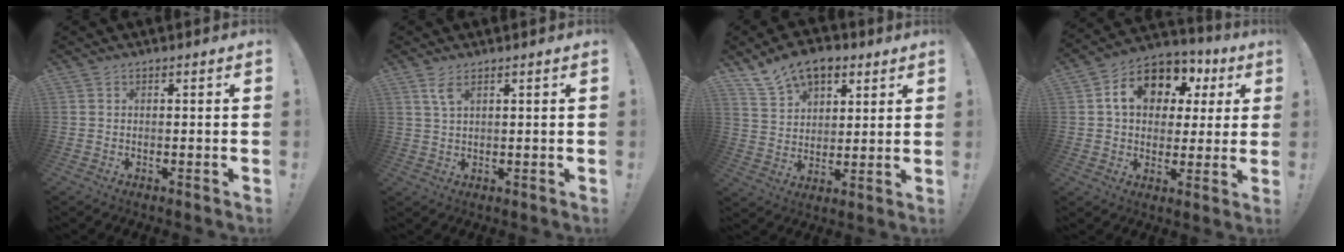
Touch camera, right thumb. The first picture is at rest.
{"total": 3.9, "force": [2.1, 1.3, 3.0], "torque": [-0.057, -0.003, 0.035]}
{"total": 12.1, "force": [8.1, 7.4, 5.0], "torque": [-0.089, -0.043, 0.156]}
{"total": 14.6, "force": [5.5, 10.6, 8.4], "torque": [-0.129, -0.014, 0.102]}